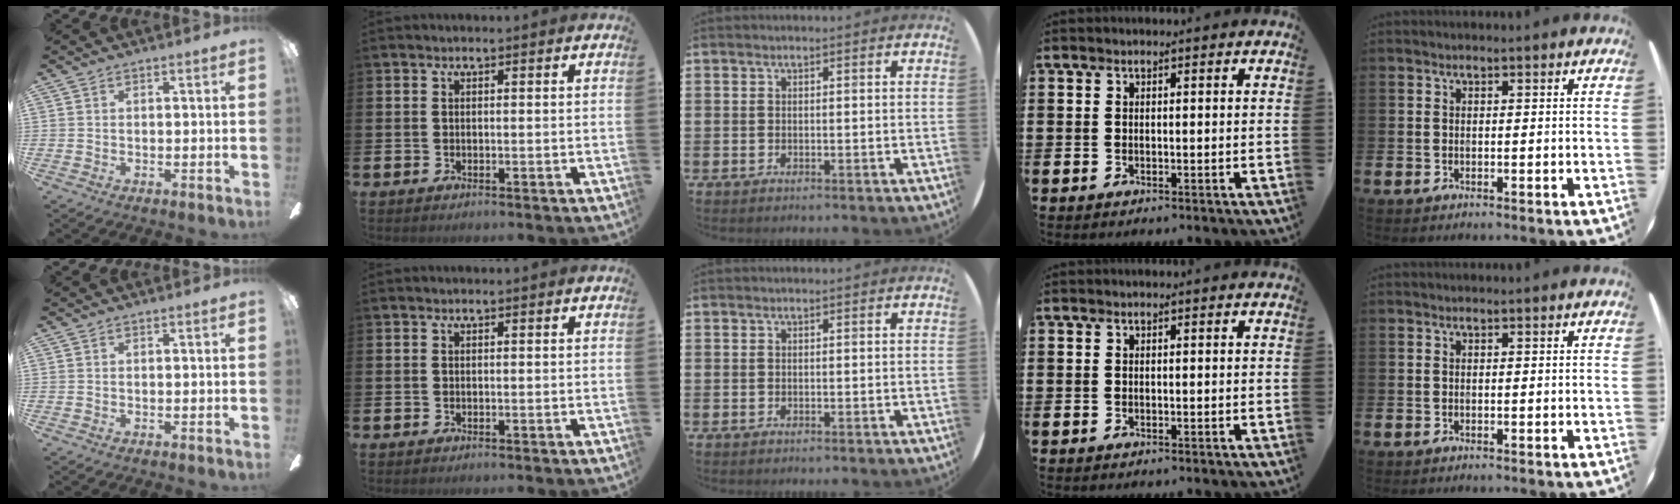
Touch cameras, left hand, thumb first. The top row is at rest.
{}